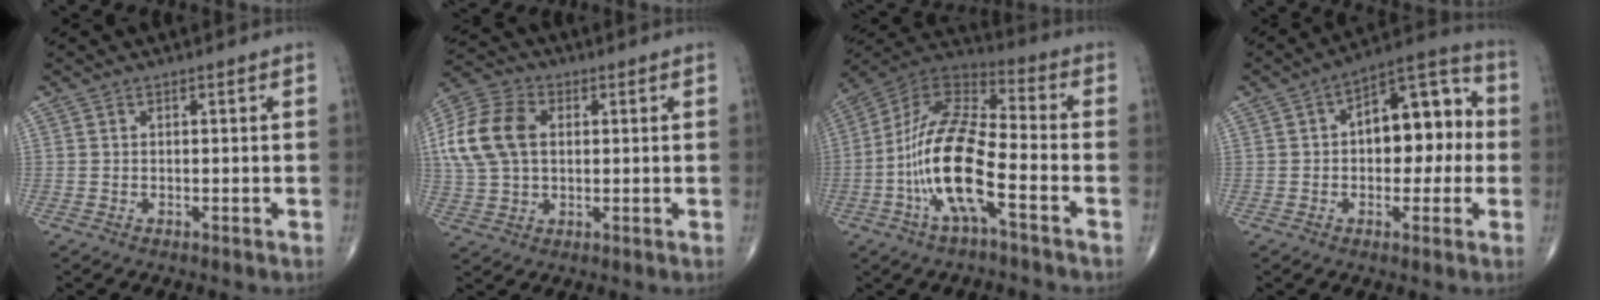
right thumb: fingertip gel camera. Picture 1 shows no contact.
{"total": 13.2, "force": [2.2, 8.9, 9.5], "torque": [-0.190, 0.014, 0.037]}
{"total": 17.1, "force": [-5.5, 5.5, 15.2], "torque": [-0.302, 0.043, -0.109]}
{"total": 14.2, "force": [0.7, 8.0, 11.7], "torque": [-0.125, 0.042, 0.002]}